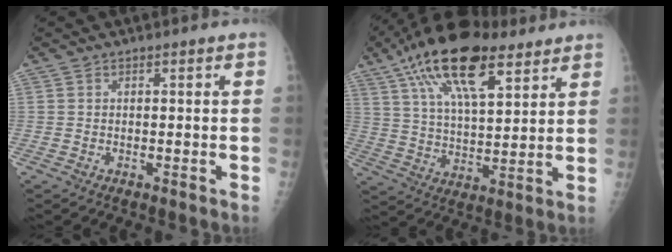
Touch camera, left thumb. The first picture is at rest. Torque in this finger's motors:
{"motor_torque": [0.93, 0.49, 1.71, -1.07, 0.43]}